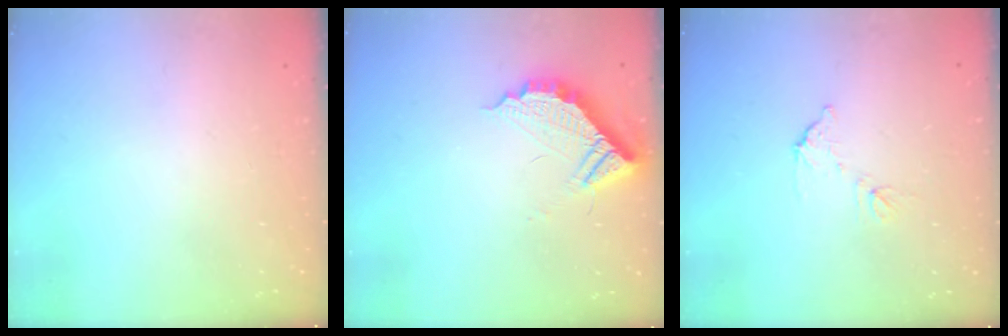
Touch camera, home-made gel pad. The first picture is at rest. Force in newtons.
{"total": 10.5, "press": 10.5, "slide": 0.7}
{"total": 6.4, "press": 6.4, "slide": 0.3}